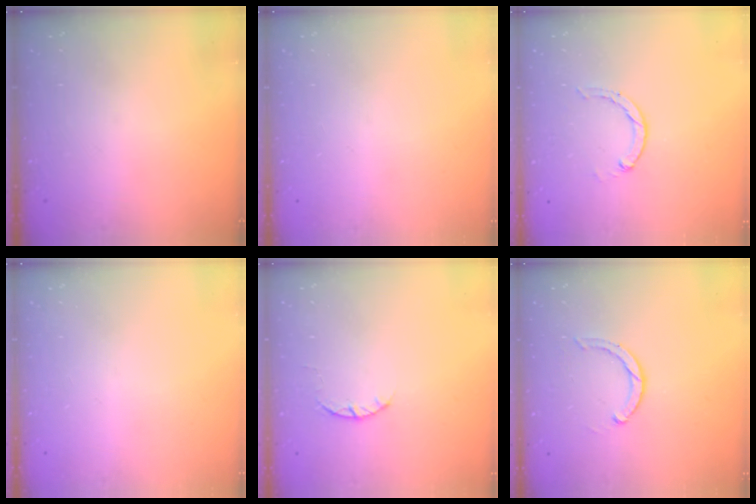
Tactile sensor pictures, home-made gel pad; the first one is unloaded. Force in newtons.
{"total": 0.0}
{"total": 0.8, "press": 0.8, "slide": 0.2}
{"total": 0.0}
{"total": 2.3, "press": 2.3, "slide": 0.4}
{"total": 3.0, "press": 2.9, "slide": 0.5}